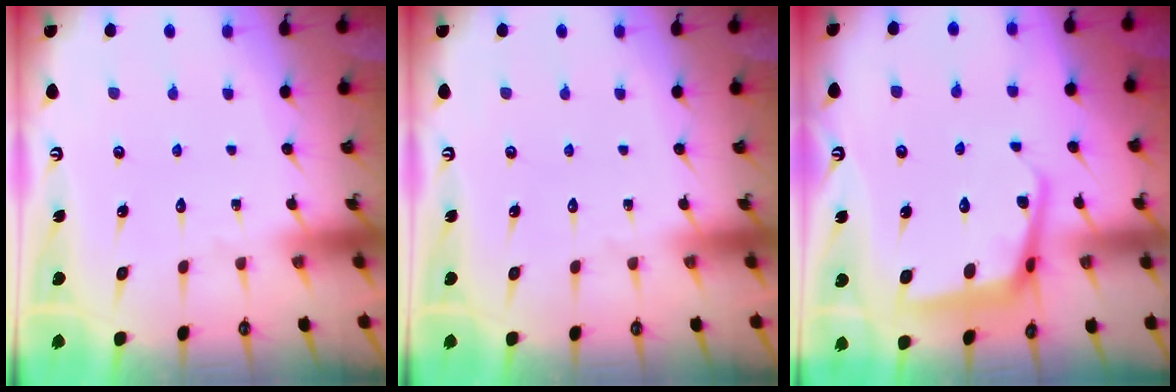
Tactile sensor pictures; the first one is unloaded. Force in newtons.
{"total": 0.0}
{"total": 8.9, "press": 8.9, "slide": 0.8}